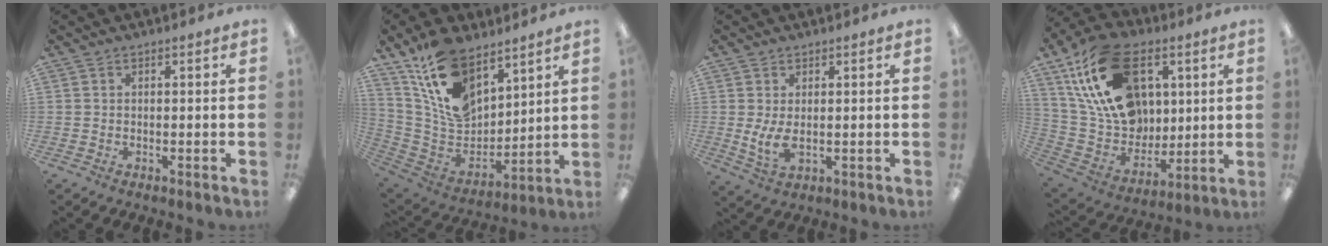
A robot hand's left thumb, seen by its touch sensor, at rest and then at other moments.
{"total": 17.1, "force": [10.9, 9.8, 8.8], "torque": [-0.182, -0.056, 0.207]}
{"total": 6.0, "force": [0.0, 3.2, 5.1], "torque": [-0.106, -0.008, -0.001]}
{"total": 25.5, "force": [10.4, 16.9, 16.1], "torque": [-0.317, -0.030, 0.186]}